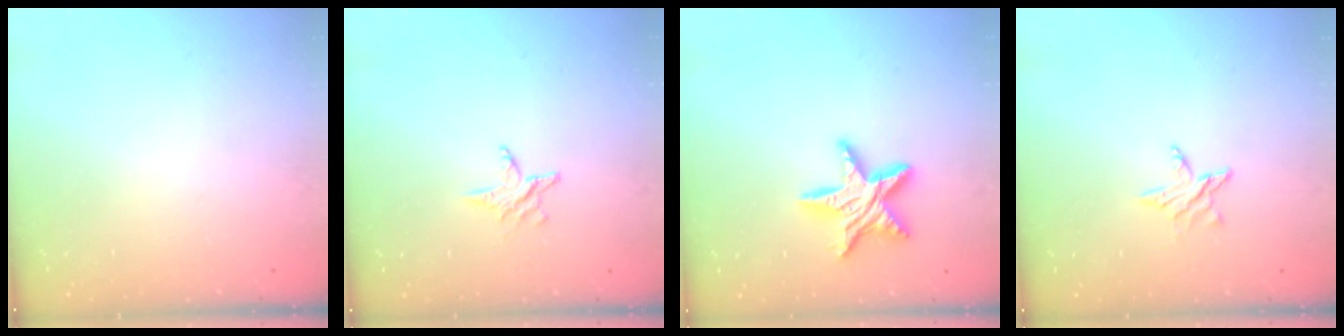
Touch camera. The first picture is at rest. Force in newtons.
{"total": 4.0, "press": 3.9, "slide": 0.4}
{"total": 12.9, "press": 12.9, "slide": 0.8}
{"total": 5.0, "press": 4.9, "slide": 0.6}